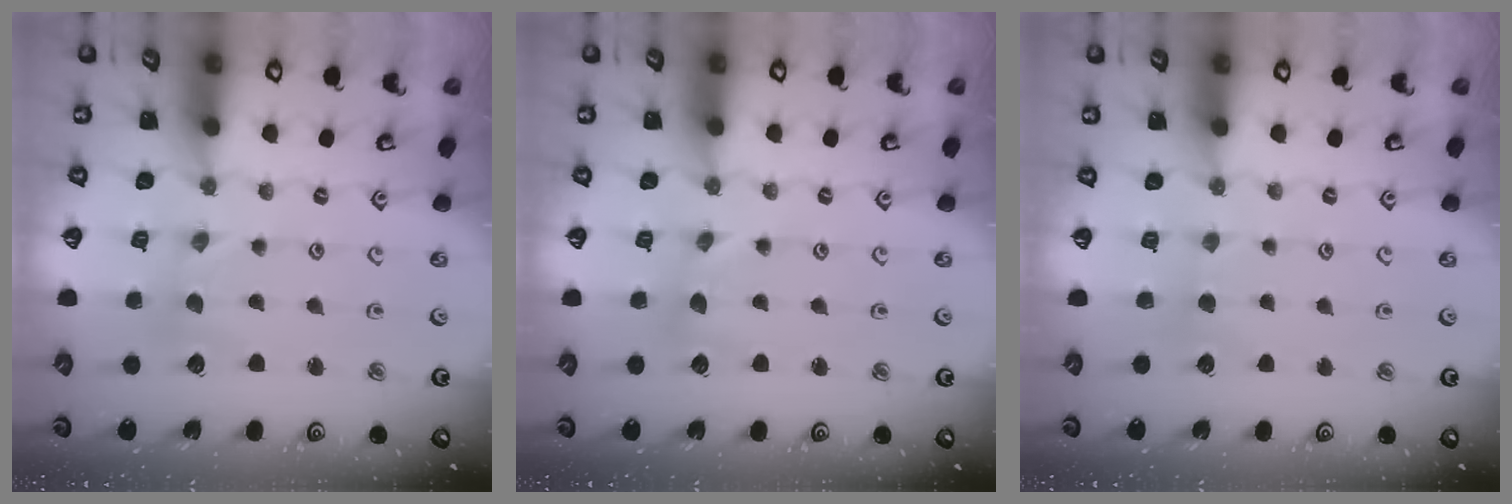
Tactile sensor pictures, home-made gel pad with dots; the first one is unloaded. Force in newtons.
{"total": 2.9, "press": 2.8, "slide": 0.4}
{"total": 2.1, "press": 2.0, "slide": 0.3}